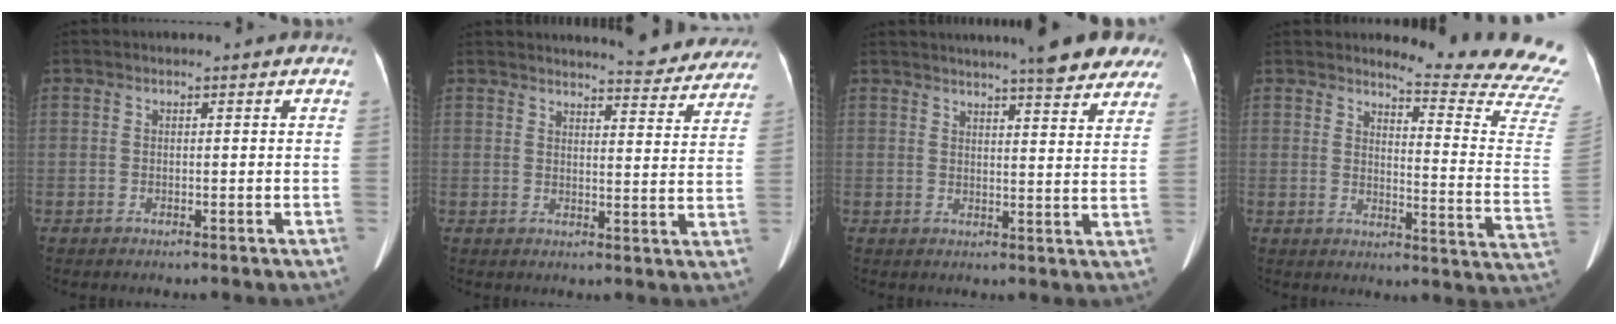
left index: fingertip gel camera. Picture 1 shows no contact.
{"total": 13.4, "force": [12.7, 2.1, 3.7], "torque": [-0.027, -0.034, 0.129]}
{"total": 14.3, "force": [11.8, 2.0, 7.7], "torque": [-0.094, 0.005, 0.134]}
{"total": 16.6, "force": [16.0, -2.1, 3.6], "torque": [-0.053, -0.172, 0.167]}